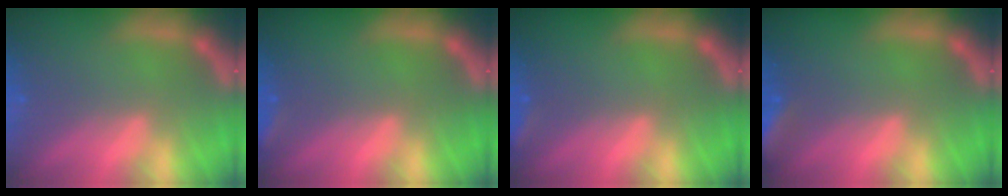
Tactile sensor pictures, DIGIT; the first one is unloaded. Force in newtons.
{"total": 1.4}
{"total": 1.4}
{"total": 4.4}